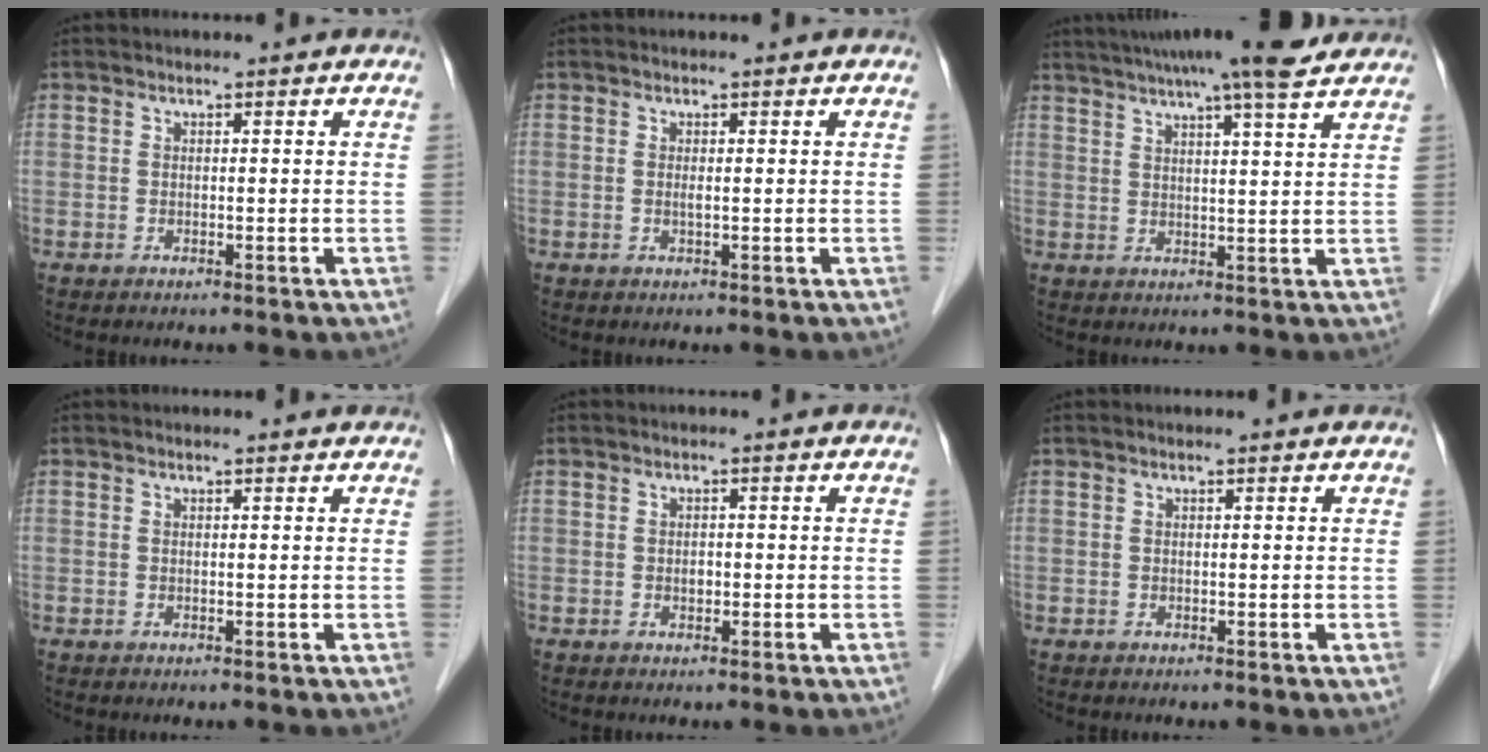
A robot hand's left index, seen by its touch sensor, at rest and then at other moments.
{"total": 0.6, "force": [0.0, 0.0, 0.6], "torque": [-0.015, -0.004, -0.001]}
{"total": 14.8, "force": [12.3, 0.5, 8.3], "torque": [-0.136, 0.030, 0.166]}
{"total": 1.1, "force": [1.0, 0.0, 0.4], "torque": [-0.013, 0.004, 0.012]}
{"total": 1.0, "force": [-0.2, 0.7, 0.7], "torque": [-0.013, -0.001, -0.003]}
{"total": 0.5, "force": [0.5, 0.0, 0.2], "torque": [-0.009, 0.001, 0.006]}